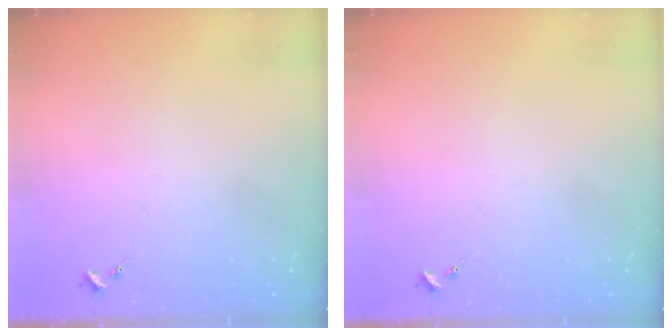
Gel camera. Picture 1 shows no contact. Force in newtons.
{"total": 0.0}